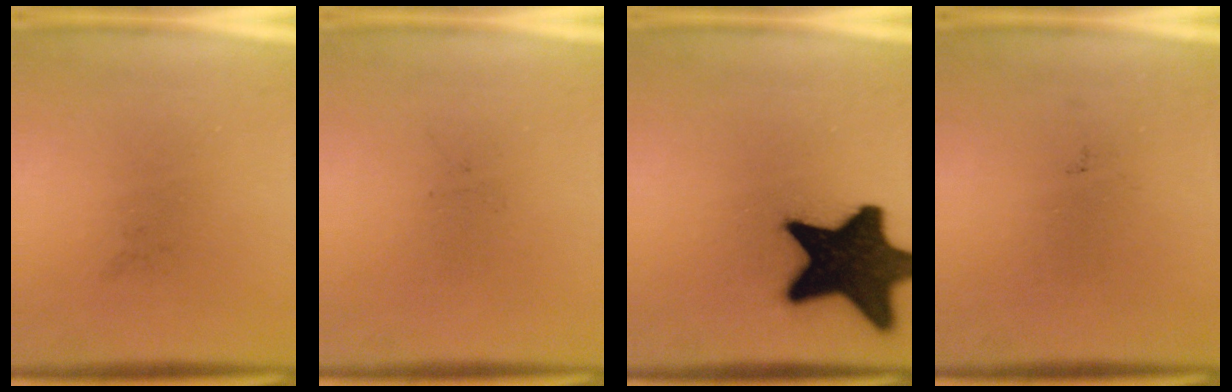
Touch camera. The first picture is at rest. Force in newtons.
{"total": 0.0}
{"total": 19.9}
{"total": 0.0}